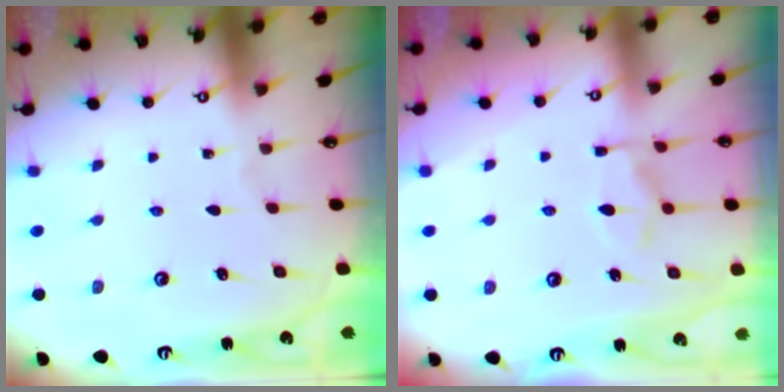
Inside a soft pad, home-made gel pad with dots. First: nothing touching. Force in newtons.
{"total": 9.5, "press": 9.4, "slide": 1.2}